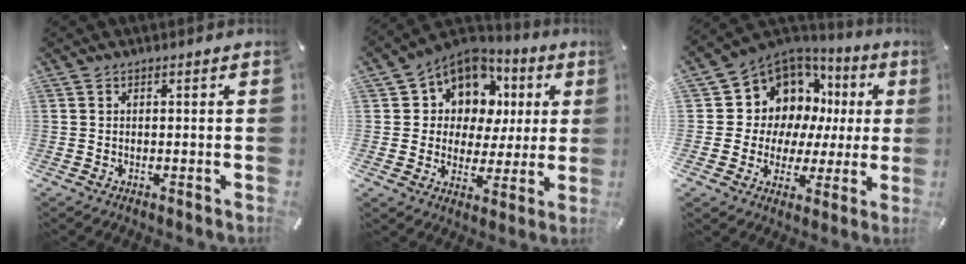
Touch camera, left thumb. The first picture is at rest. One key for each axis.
{"total": 10.4, "fx": 4.6, "fy": 9.0, "fz": 2.5, "tx": -0.061, "ty": -0.031, "tz": 0.092}
{"total": 10.7, "fx": 4.2, "fy": 9.5, "fz": 2.6, "tx": -0.053, "ty": -0.056, "tz": 0.089}